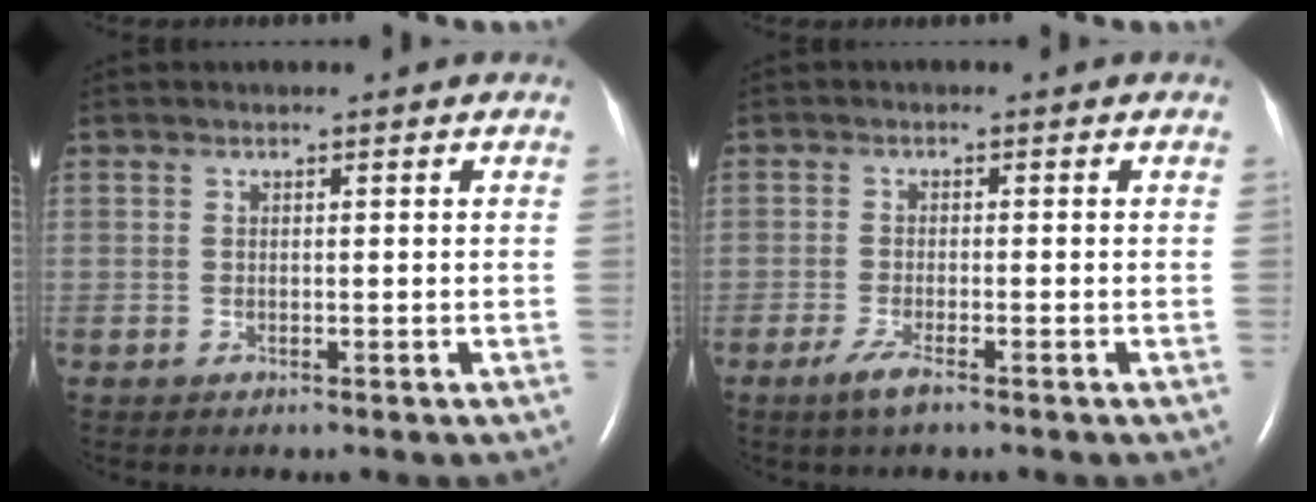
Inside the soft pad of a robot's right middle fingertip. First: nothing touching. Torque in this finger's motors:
{"motor_torque": [0.54, -0.48, 0.07, 0.07]}